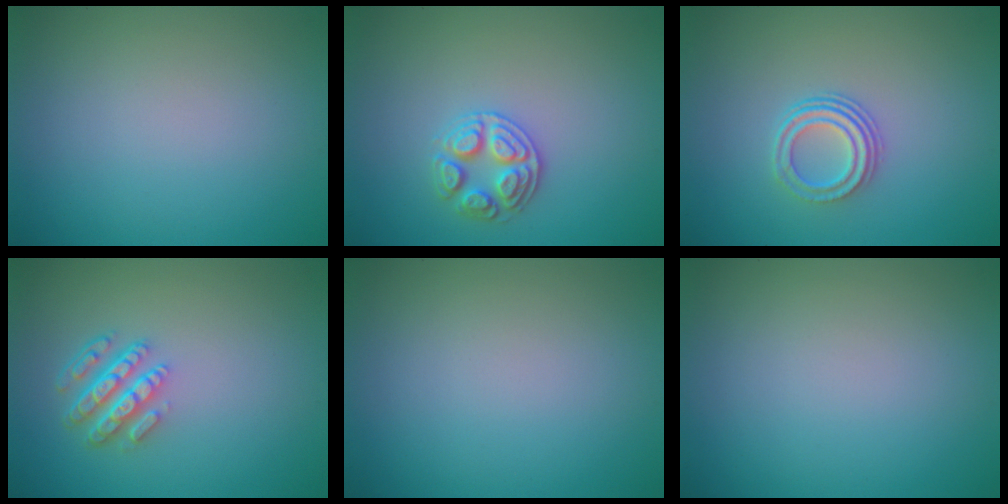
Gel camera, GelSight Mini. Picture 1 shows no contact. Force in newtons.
{"total": 2.7, "press": 2.7, "slide": 0.5}
{"total": 2.9, "press": 2.2, "slide": 1.9}
{"total": 4.5, "press": 3.5, "slide": 2.9}
{"total": 0.0}
{"total": 0.0}